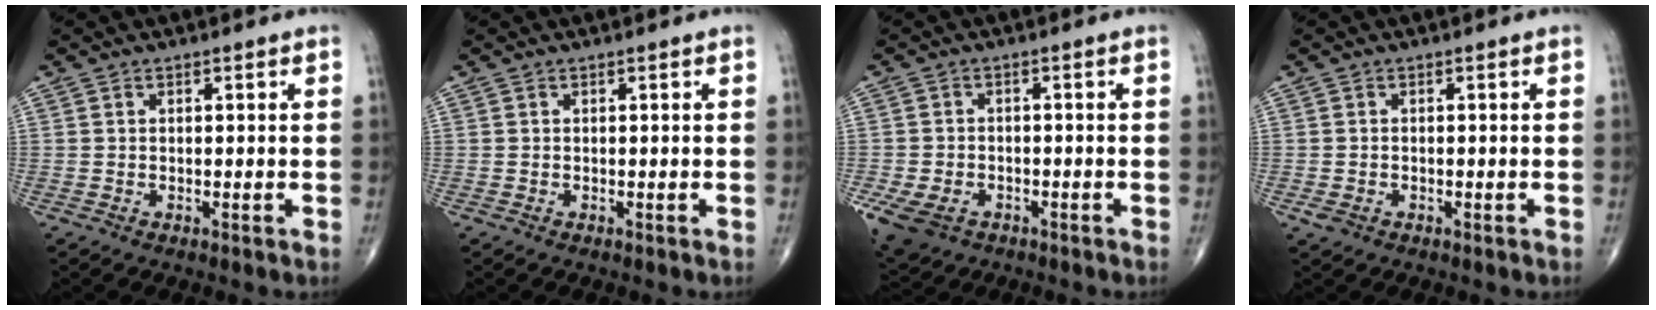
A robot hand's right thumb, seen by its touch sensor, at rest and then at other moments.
{"total": 0.0}
{"total": 8.2, "force": [-3.8, 5.9, 4.3], "torque": [-0.095, 0.008, -0.058]}
{"total": 2.8, "force": [-1.0, 2.0, 1.7], "torque": [-0.034, 0.000, -0.009]}